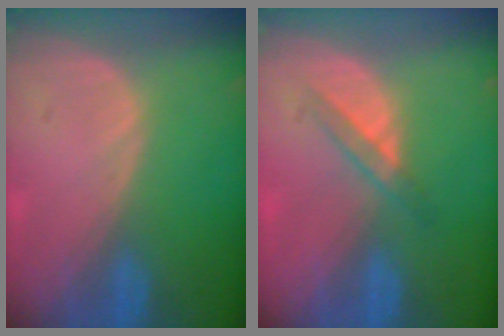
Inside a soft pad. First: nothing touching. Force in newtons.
{"total": 2.9, "press": 2.8, "slide": 1.0}